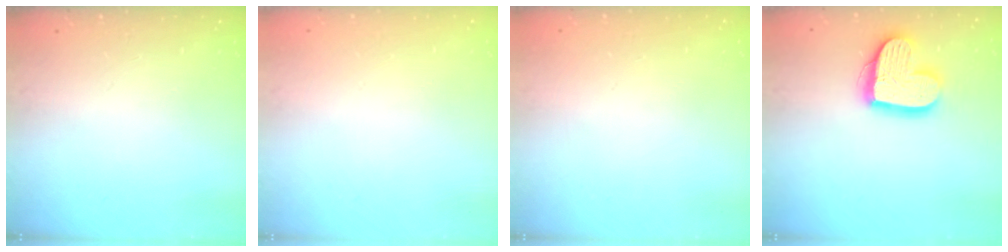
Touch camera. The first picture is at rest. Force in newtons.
{"total": 0.0}
{"total": 0.0}
{"total": 16.1, "press": 16.1, "slide": 1.3}